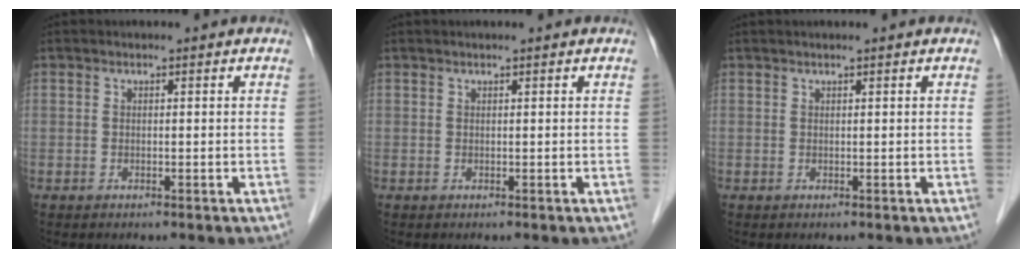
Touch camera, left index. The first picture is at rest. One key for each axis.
{"total": 0.8, "fx": 0.6, "fy": -0.2, "fz": 0.5, "tx": -0.018, "ty": 0.009, "tz": 0.017}
{"total": 1.1, "fx": 0.8, "fy": -0.2, "fz": 0.7, "tx": -0.020, "ty": 0.012, "tz": 0.020}